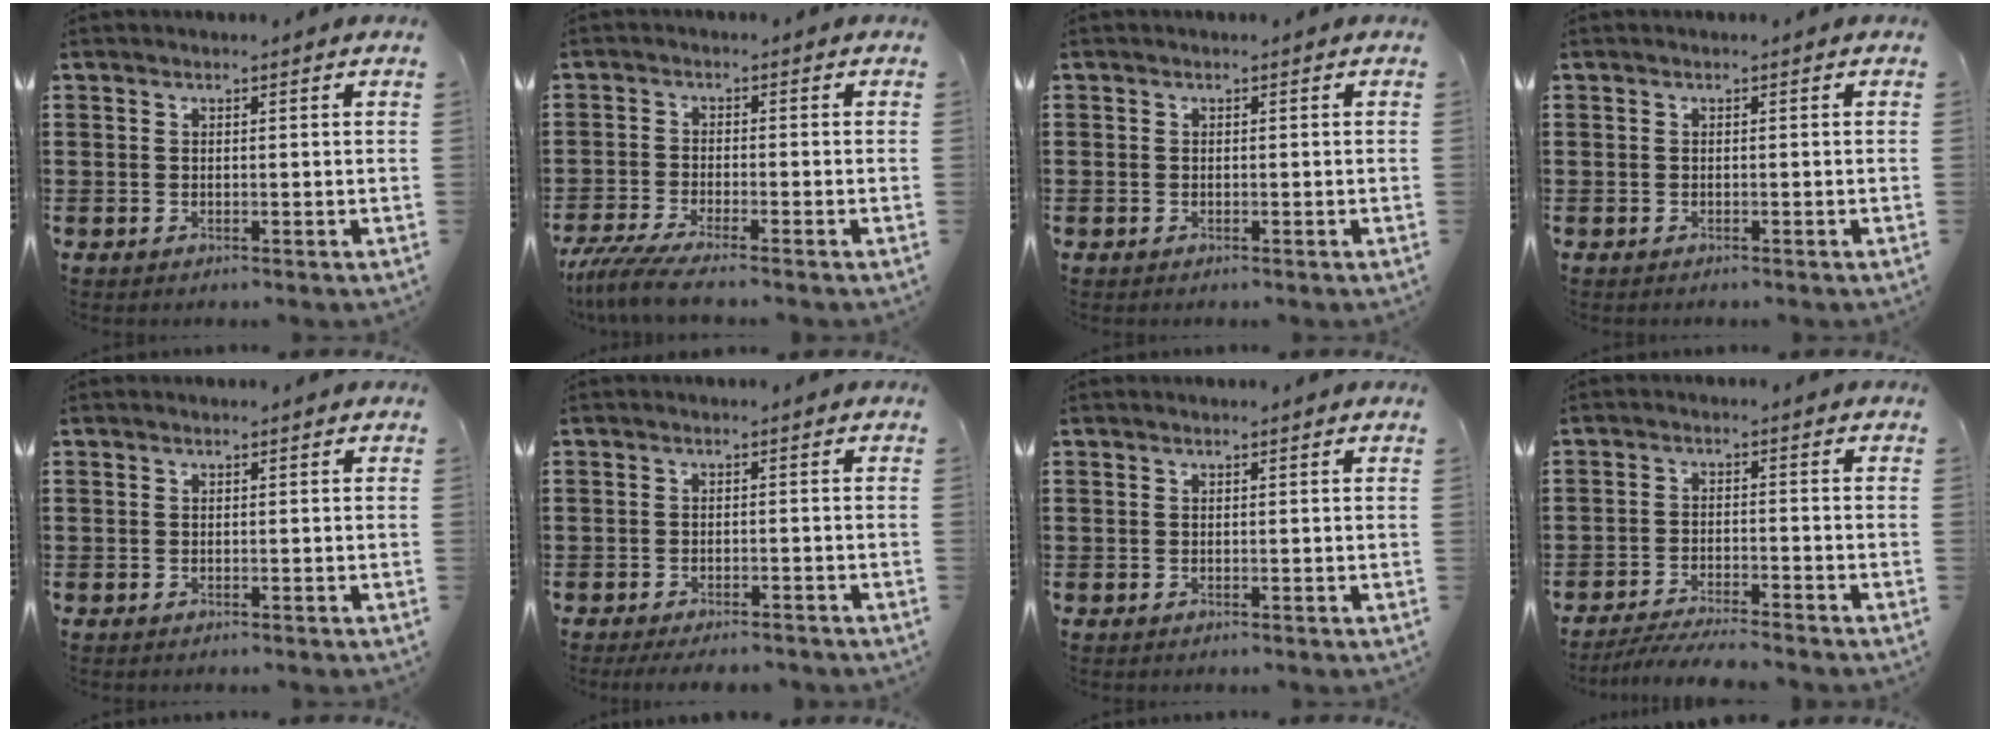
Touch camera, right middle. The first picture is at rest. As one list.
[{"total": 4.0, "force": [-3.4, -0.4, 2.0], "torque": [-0.058, -0.021, -0.070]}, {"total": 0.0}, {"total": 0.0}, {"total": 0.0}, {"total": 1.9, "force": [-1.8, 0.0, 0.5], "torque": [-0.013, -0.004, -0.033]}, {"total": 0.0}, {"total": 4.3, "force": [-4.1, -0.1, 1.2], "torque": [-0.028, -0.008, -0.083]}]